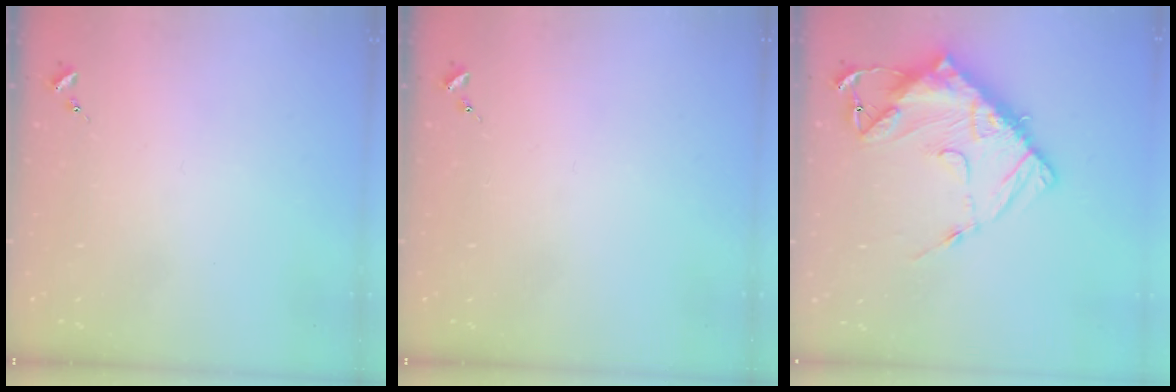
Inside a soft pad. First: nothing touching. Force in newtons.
{"total": 0.0}
{"total": 16.9, "press": 16.8, "slide": 1.8}